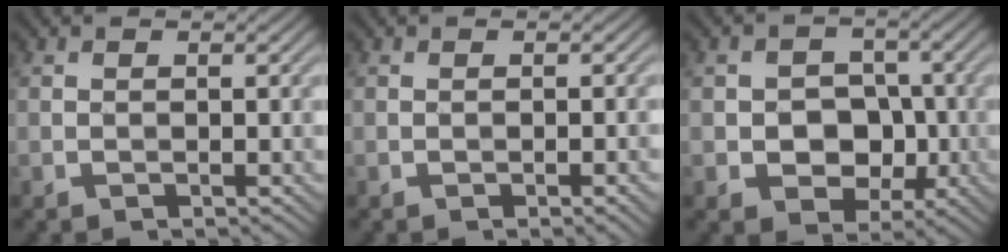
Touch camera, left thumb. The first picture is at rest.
{"total": 1.6, "force": [-0.6, 0.2, 1.4], "torque": [-0.020, 0.000, -0.007]}
{"total": 6.2, "force": [-1.3, 5.0, 3.4], "torque": [-0.049, -0.003, -0.037]}